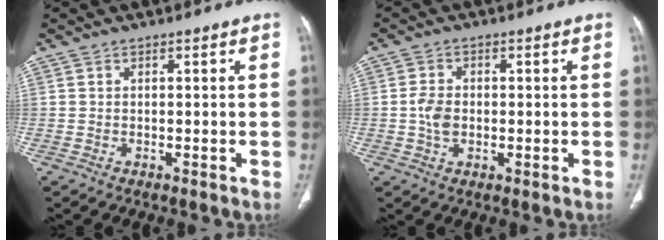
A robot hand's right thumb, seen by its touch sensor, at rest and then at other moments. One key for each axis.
{"total": 4.0, "fx": -0.2, "fy": 2.8, "fz": 2.9, "tx": -0.057, "ty": 0.006, "tz": -0.006}